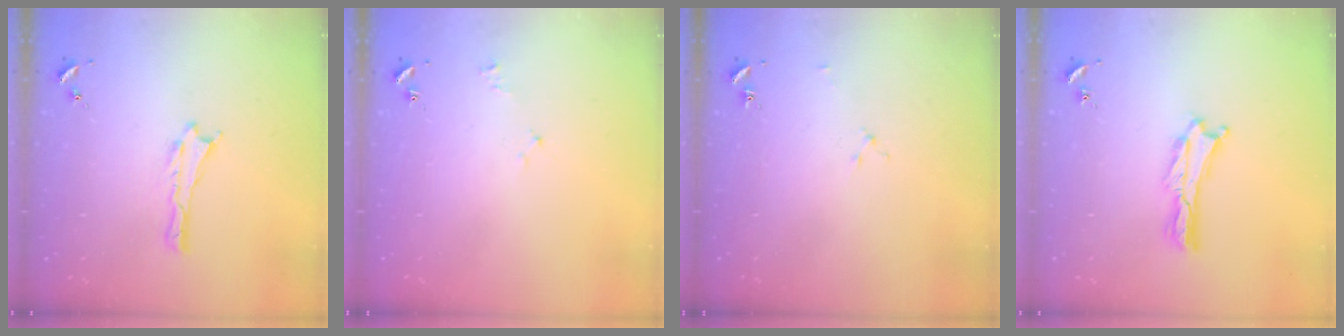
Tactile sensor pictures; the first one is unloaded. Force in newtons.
{"total": 1.6, "press": 1.5, "slide": 0.3}
{"total": 1.6, "press": 1.6, "slide": 0.2}
{"total": 0.7, "press": 0.6, "slide": 0.2}